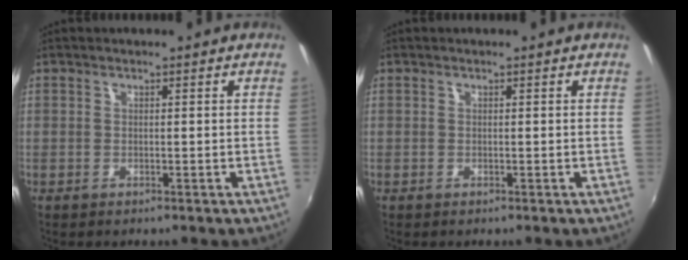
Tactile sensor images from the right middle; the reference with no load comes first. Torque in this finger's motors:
{"motor_torque": [0.19, -0.19, 0.05, 0.00]}